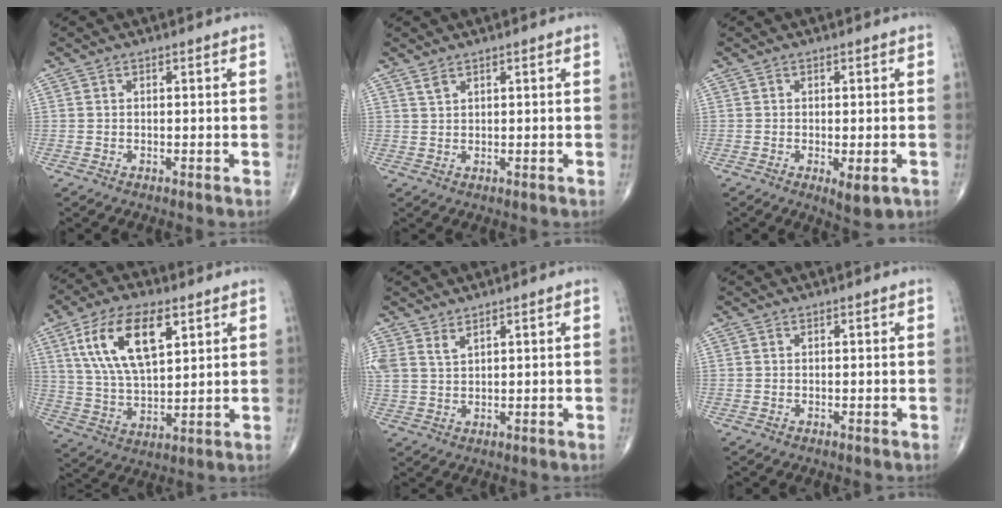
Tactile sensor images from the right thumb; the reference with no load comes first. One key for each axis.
{"total": 0.9, "fx": 0.7, "fy": 0.5, "fz": 0.3, "tx": -0.001, "ty": -0.002, "tz": 0.013}
{"total": 4.2, "fx": -1.4, "fy": 1.5, "fz": 3.6, "tx": -0.047, "ty": -0.009, "tz": -0.014}
{"total": 15.9, "fx": 6.6, "fy": 7.2, "fz": 12.5, "tx": -0.222, "ty": -0.015, "tz": 0.126}
{"total": 3.7, "fx": 2.7, "fy": 1.4, "fz": 2.0, "tx": -0.046, "ty": -0.008, "tz": 0.063}
{"total": 0.0}